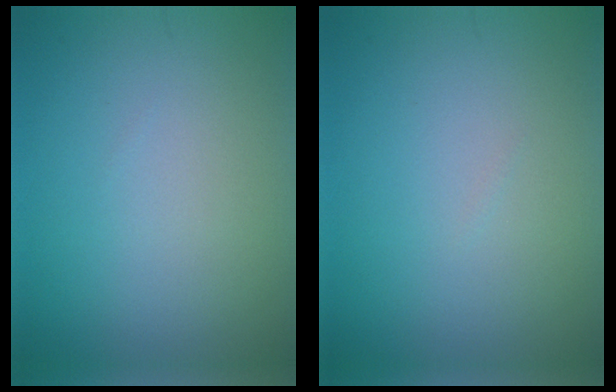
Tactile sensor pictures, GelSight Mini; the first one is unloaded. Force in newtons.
{"total": 0.0}